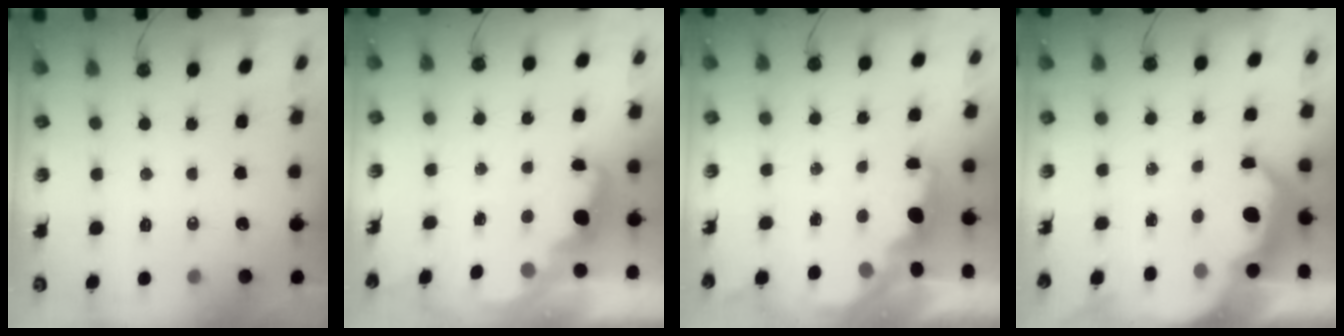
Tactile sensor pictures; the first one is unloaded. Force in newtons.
{"total": 2.5, "press": 2.4, "slide": 0.5}
{"total": 1.8, "press": 1.7, "slide": 0.5}
{"total": 7.8, "press": 7.7, "slide": 0.4}